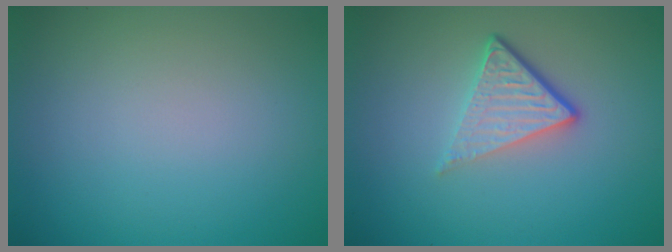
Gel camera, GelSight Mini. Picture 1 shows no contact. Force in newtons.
{"total": 4.2, "press": 2.7, "slide": 3.2}